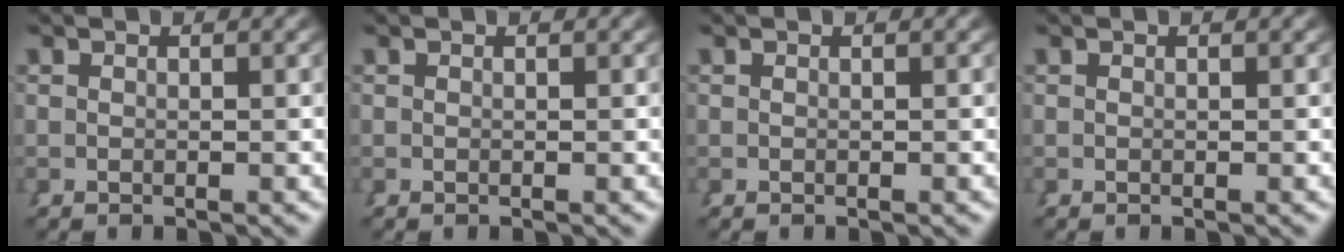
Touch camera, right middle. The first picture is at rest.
{"total": 0.0}
{"total": 0.0}
{"total": 0.0}